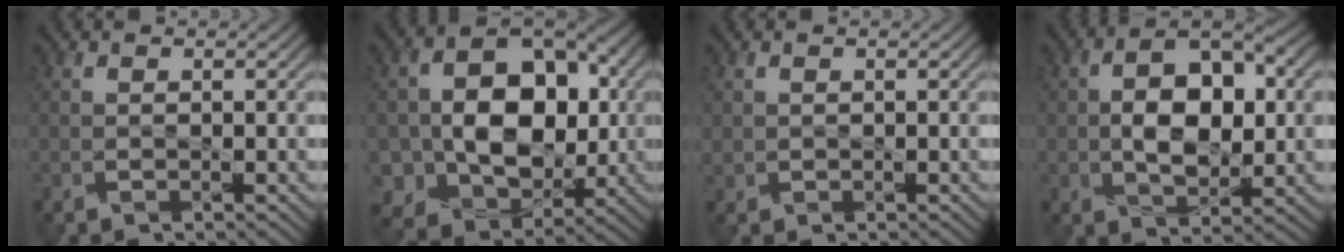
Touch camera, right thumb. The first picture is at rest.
{"total": 13.9, "force": [-0.8, 10.6, 9.0], "torque": [-0.150, -0.007, -0.016]}
{"total": 0.9, "force": [0.3, 0.9, 0.0], "torque": [-0.003, -0.006, 0.007]}
{"total": 9.5, "force": [0.8, 5.4, 7.8], "torque": [-0.135, 0.007, 0.008]}